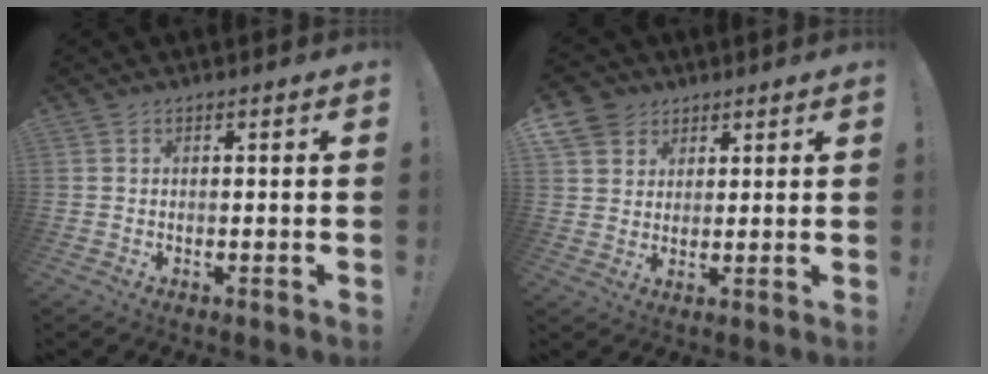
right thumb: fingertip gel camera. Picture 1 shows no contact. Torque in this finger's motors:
{"motor_torque": [1.21, 1.23, 0.05, 0.04, 0.02]}